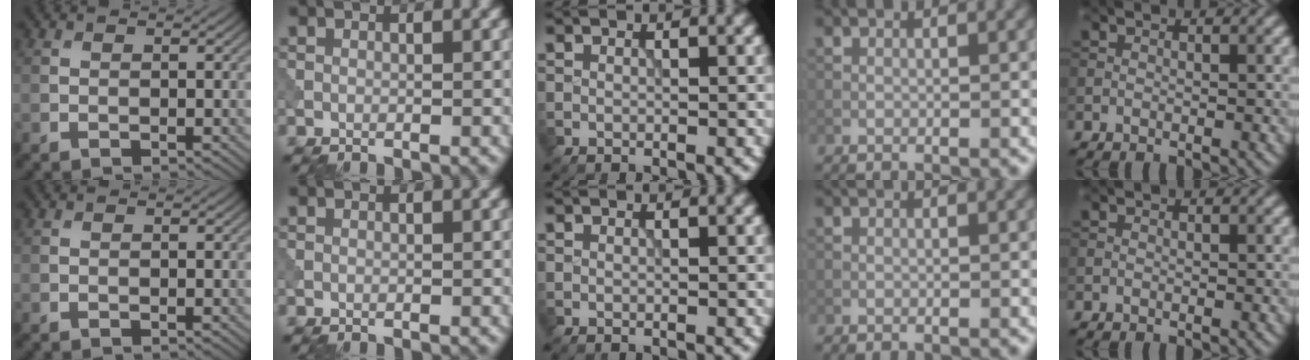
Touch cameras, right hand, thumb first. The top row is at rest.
{}